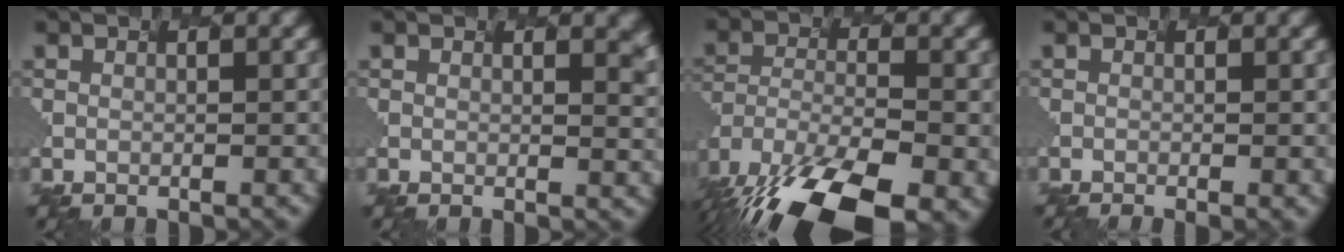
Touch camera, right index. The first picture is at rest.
{"total": 1.7, "force": [1.1, 0.6, 1.2], "torque": [-0.005, -0.001, 0.019]}
{"total": 14.6, "force": [-9.5, 6.3, 9.1], "torque": [-0.209, -0.034, -0.138]}
{"total": 2.5, "force": [-0.8, 1.1, 2.1], "torque": [-0.001, 0.002, -0.004]}